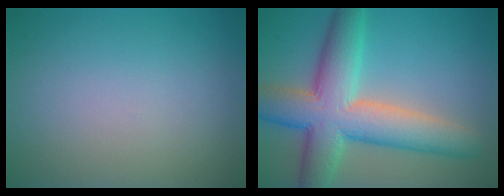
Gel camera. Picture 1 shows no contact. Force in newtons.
{"total": 9.8, "press": 9.8, "slide": 0.7}